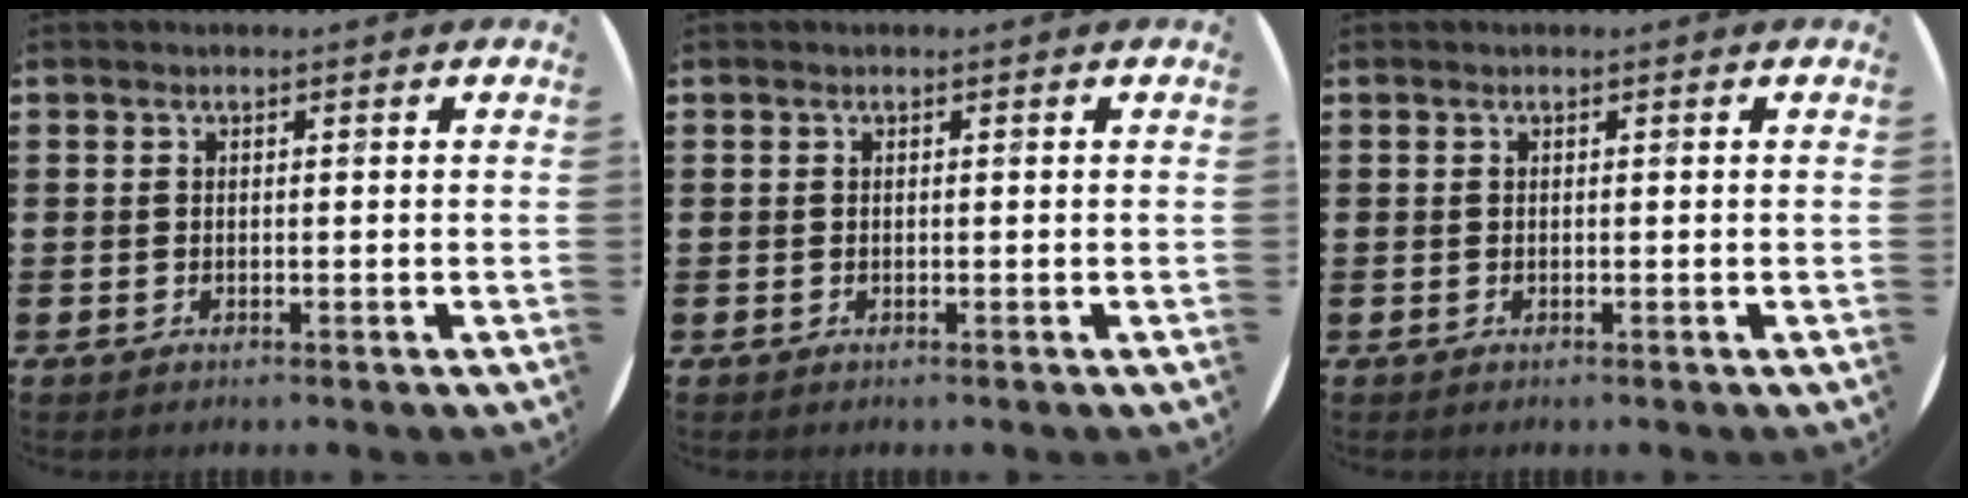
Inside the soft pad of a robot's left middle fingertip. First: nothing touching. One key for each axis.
{"total": 0.0}
{"total": 0.0}